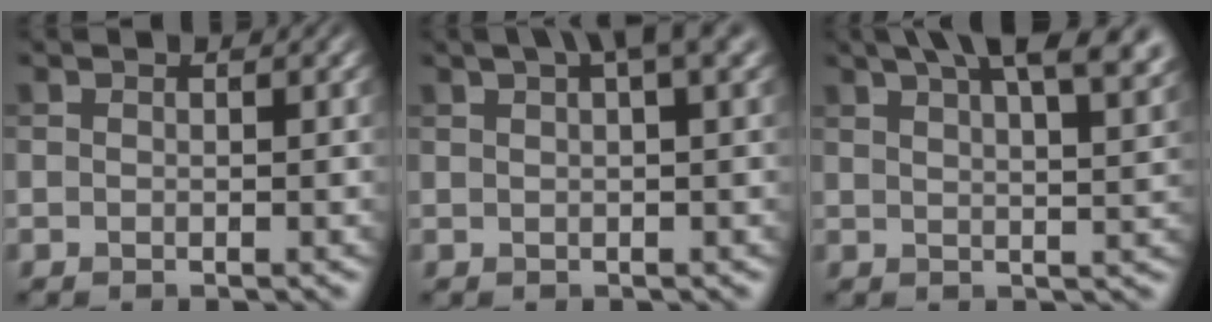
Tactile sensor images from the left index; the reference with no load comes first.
{"total": 4.0, "force": [2.4, 0.6, 3.2], "torque": [-0.040, 0.015, 0.037]}
{"total": 11.9, "force": [7.3, 4.4, 8.3], "torque": [-0.086, 0.045, 0.073]}